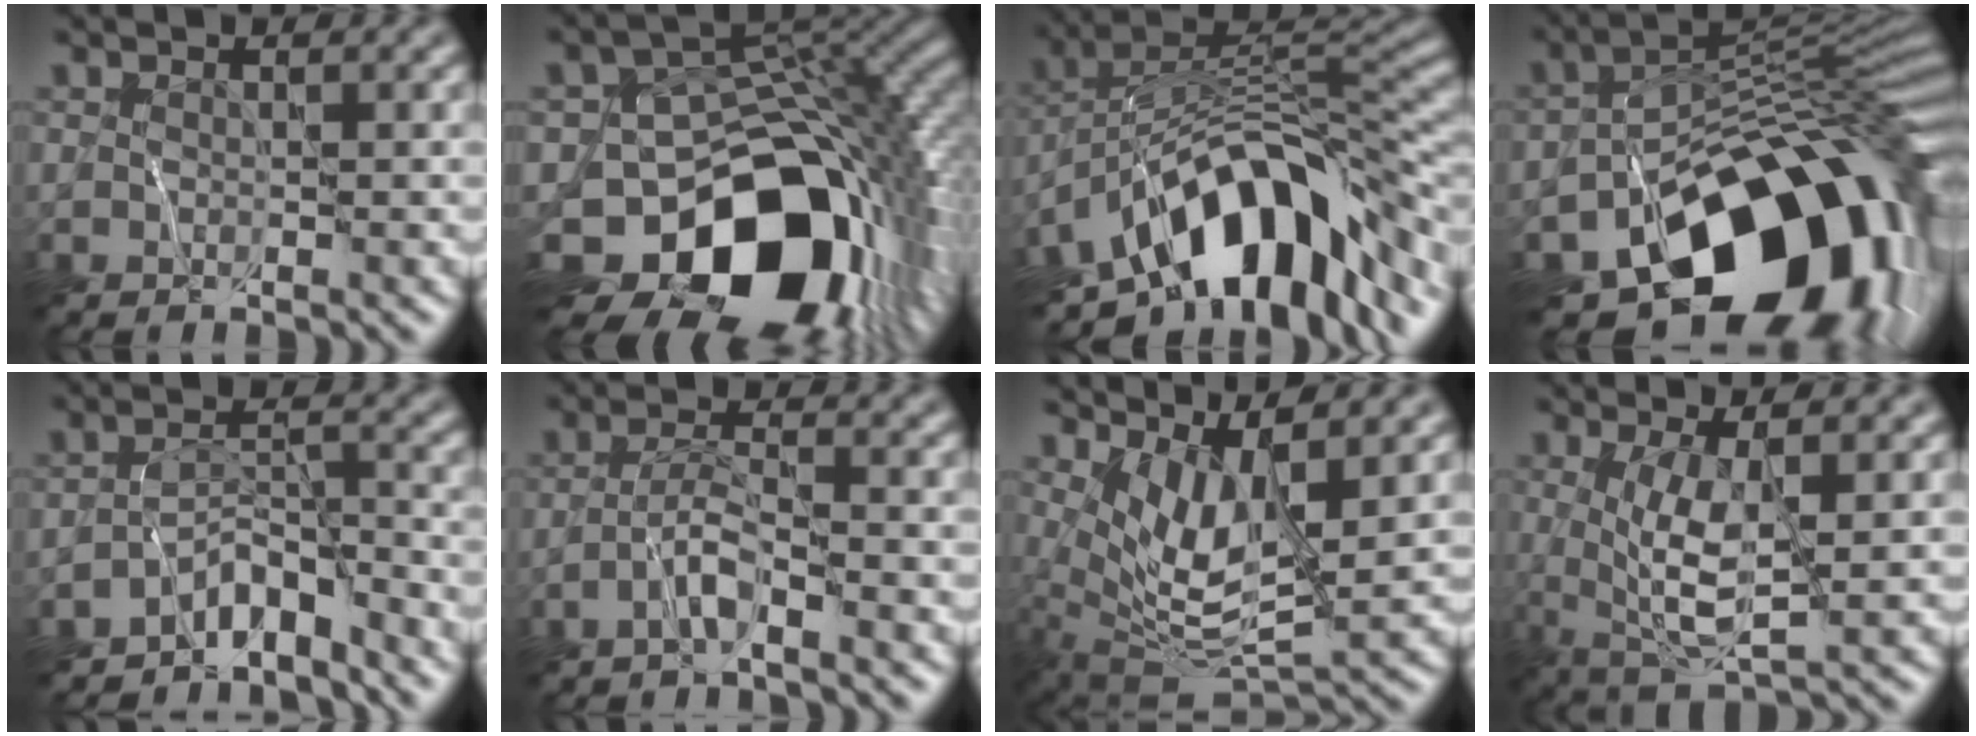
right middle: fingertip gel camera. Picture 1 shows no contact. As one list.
[{"total": 17.0, "force": [-8.3, 11.0, 10.0], "torque": [-0.150, -0.032, -0.121]}, {"total": 14.5, "force": [-6.8, 7.5, 10.5], "torque": [-0.175, 0.018, -0.131]}, {"total": 18.5, "force": [-9.6, 9.8, 12.4], "torque": [-0.175, -0.017, -0.154]}, {"total": 5.0, "force": [-4.1, 1.9, 2.2], "torque": [-0.018, 0.000, -0.077]}, {"total": 2.5, "force": [-1.6, 0.2, 1.9], "torque": [-0.036, 0.009, -0.037]}, {"total": 6.2, "force": [2.4, 2.2, 5.3], "torque": [-0.109, -0.016, 0.049]}, {"total": 5.4, "force": [0.5, 1.6, 5.1], "torque": [-0.103, -0.010, 0.012]}]